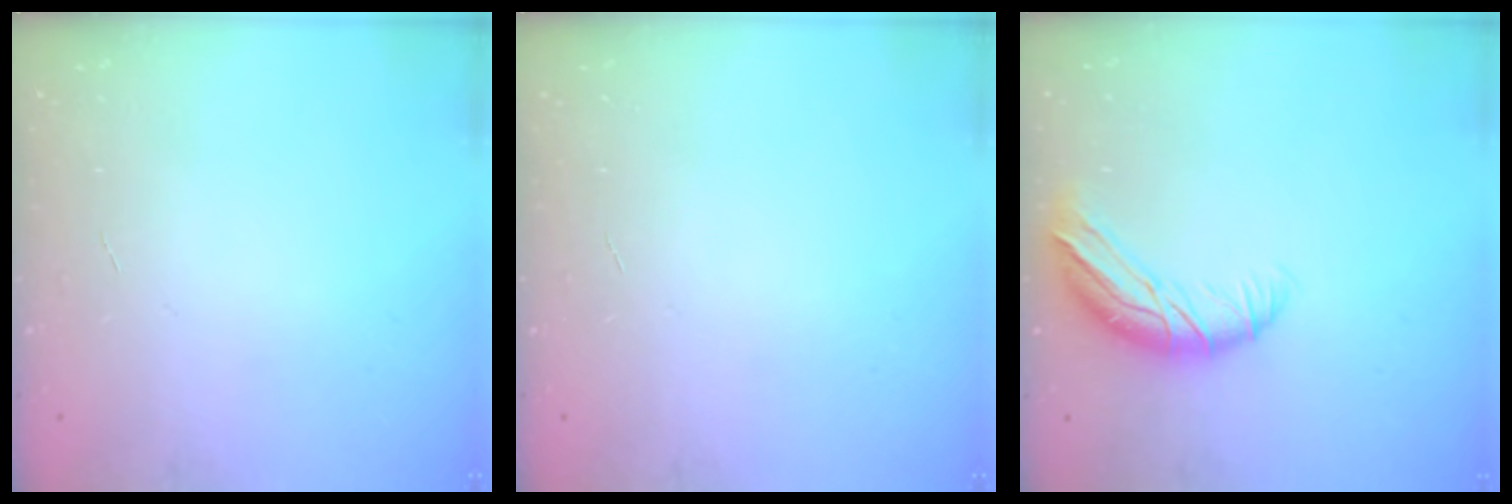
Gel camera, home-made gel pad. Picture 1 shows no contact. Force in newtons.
{"total": 0.0}
{"total": 10.9, "press": 10.8, "slide": 1.3}